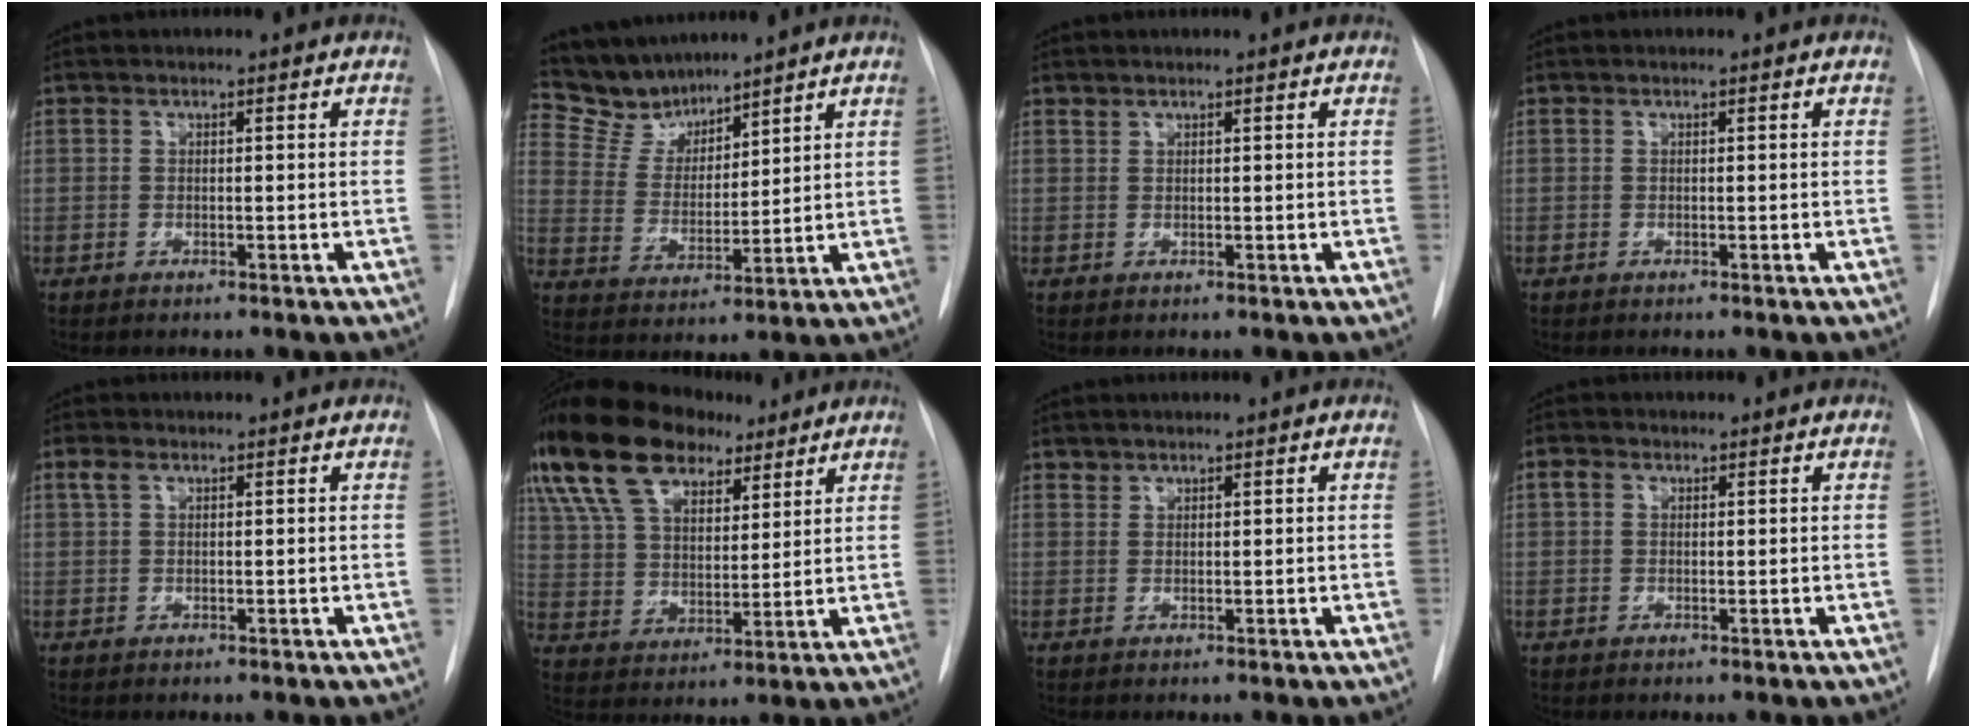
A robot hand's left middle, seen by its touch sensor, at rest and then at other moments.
{"total": 7.6, "force": [7.3, 2.1, 0.6], "torque": [-0.020, 0.008, 0.156]}
{"total": 0.6, "force": [0.5, 0.2, 0.0], "torque": [-0.002, 0.004, 0.009]}
{"total": 0.0}
{"total": 1.6, "force": [0.8, 0.8, 1.1], "torque": [-0.028, 0.015, 0.017]}
{"total": 21.9, "force": [14.3, 11.1, 12.3], "torque": [-0.275, 0.058, 0.255]}
{"total": 0.8, "force": [0.7, 0.3, -0.1], "torque": [0.006, 0.001, 0.010]}
{"total": 1.6, "force": [0.6, 1.2, 0.8], "torque": [-0.018, 0.013, 0.009]}